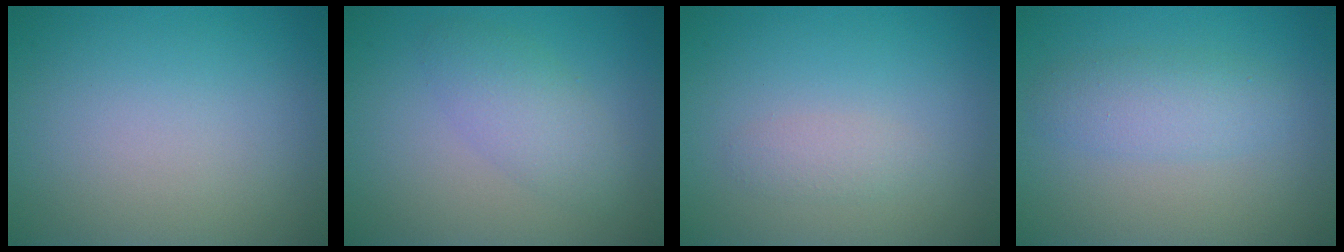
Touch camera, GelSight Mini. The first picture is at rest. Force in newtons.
{"total": 2.9, "press": 2.9, "slide": 0.1}
{"total": 1.3, "press": 1.3, "slide": 0.0}
{"total": 2.8, "press": 2.8, "slide": 0.1}